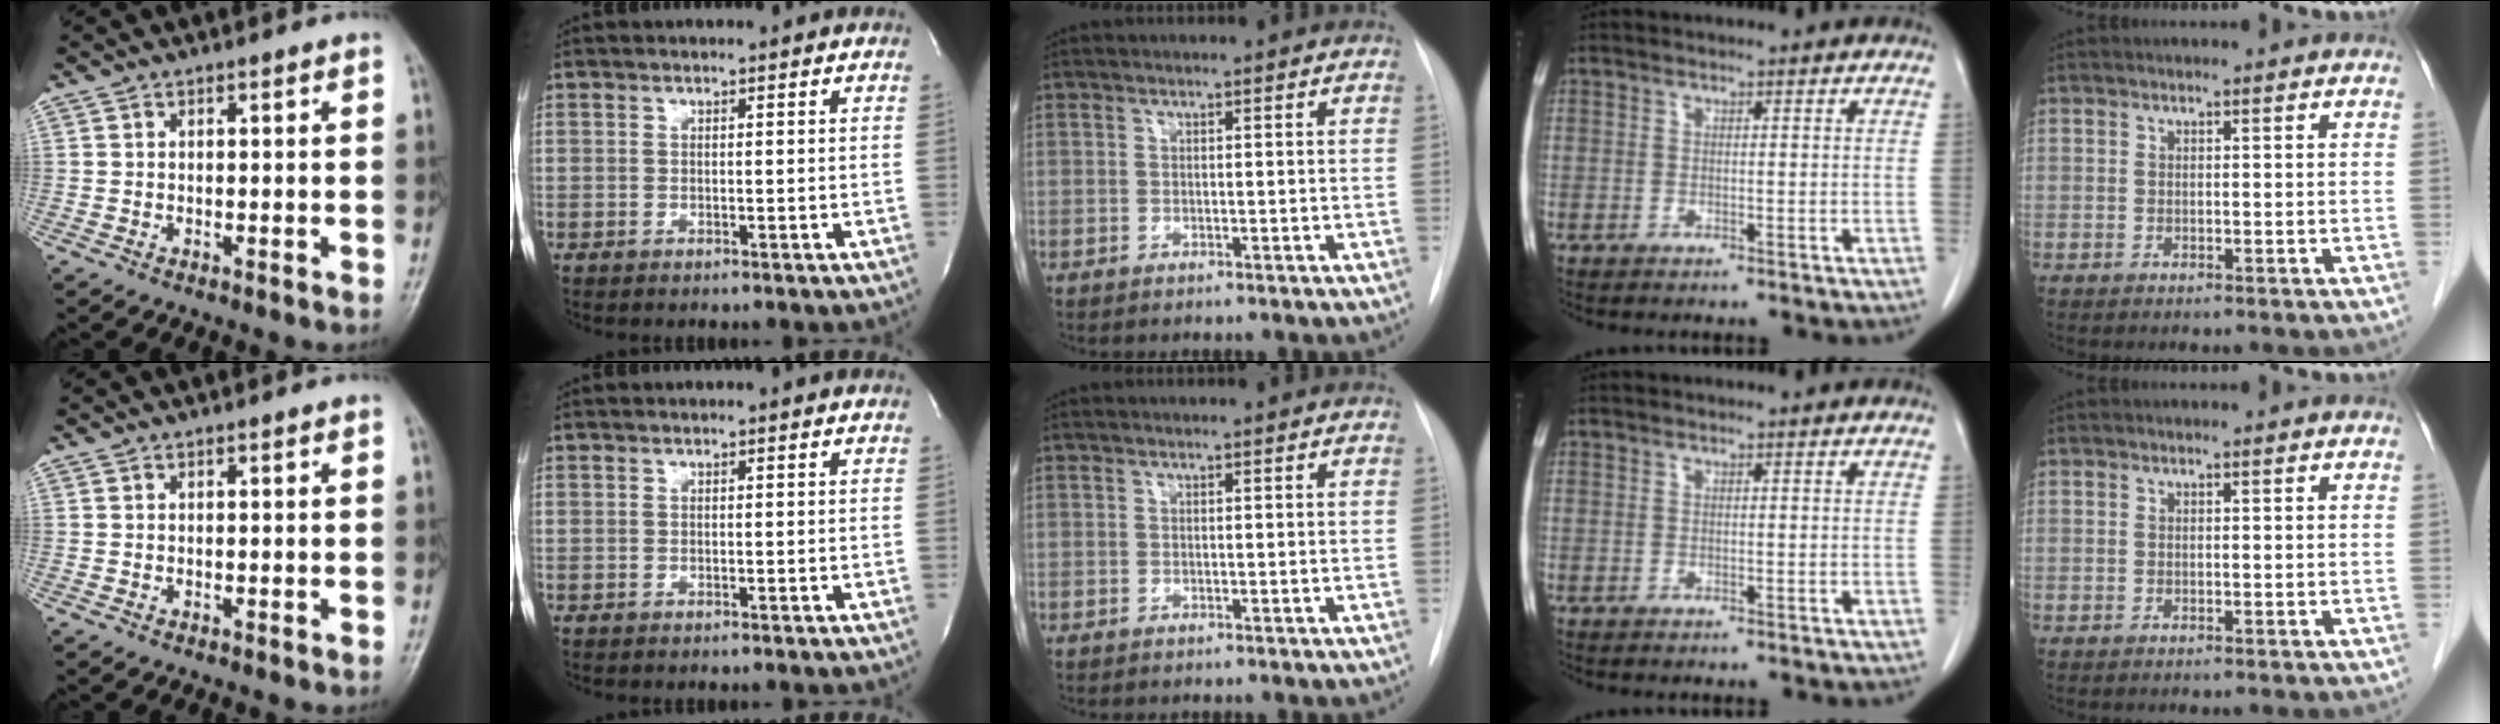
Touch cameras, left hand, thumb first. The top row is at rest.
{}